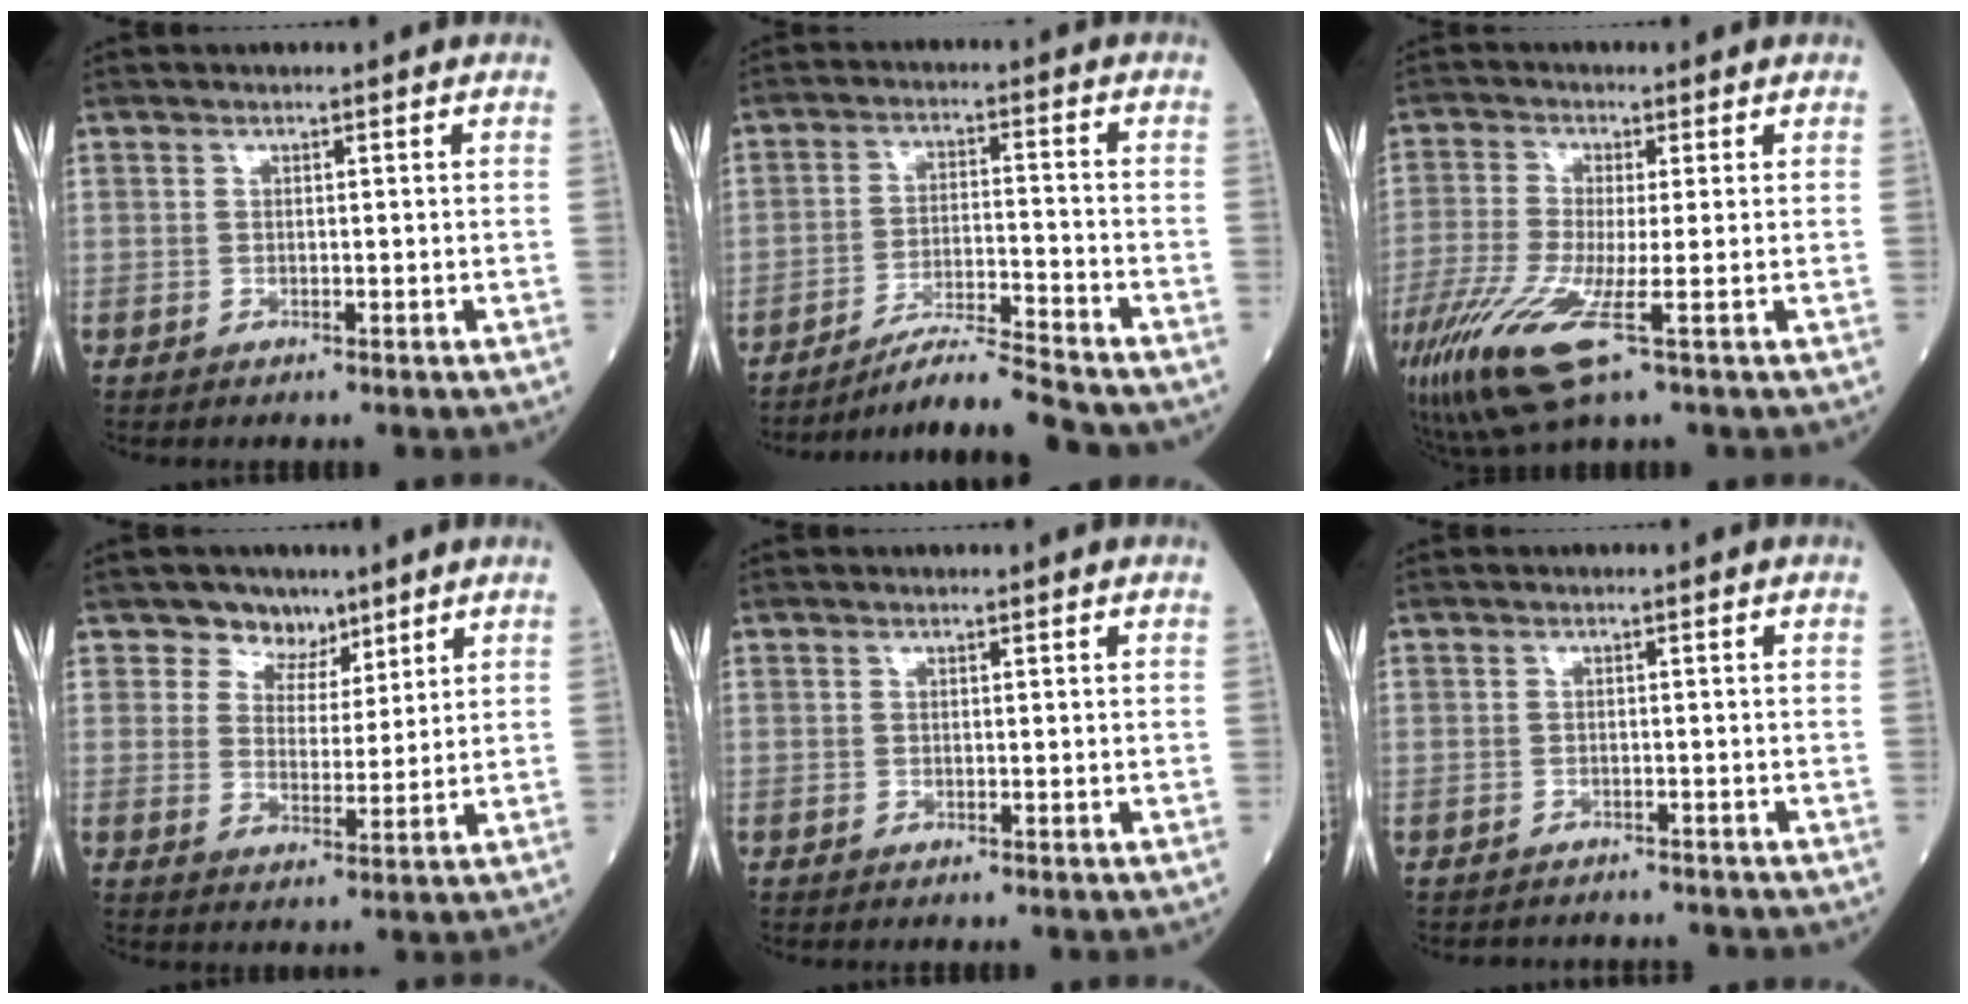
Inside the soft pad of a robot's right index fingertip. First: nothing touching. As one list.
[{"total": 9.1, "force": [-8.5, -1.0, 3.1], "torque": [-0.051, -0.010, -0.146]}, {"total": 12.6, "force": [-5.5, 2.1, 11.1], "torque": [-0.245, -0.034, -0.098]}, {"total": 5.3, "force": [3.9, 3.6, 0.3], "torque": [-0.001, 0.000, 0.066]}, {"total": 0.0}, {"total": 4.0, "force": [-3.8, 1.2, -0.4], "torque": [0.008, 0.002, -0.050]}]